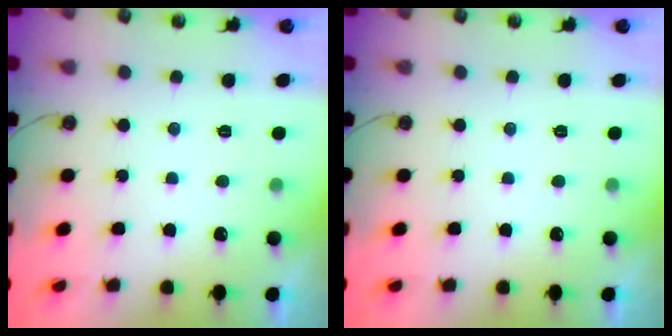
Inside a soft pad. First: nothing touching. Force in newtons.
{"total": 0.0}